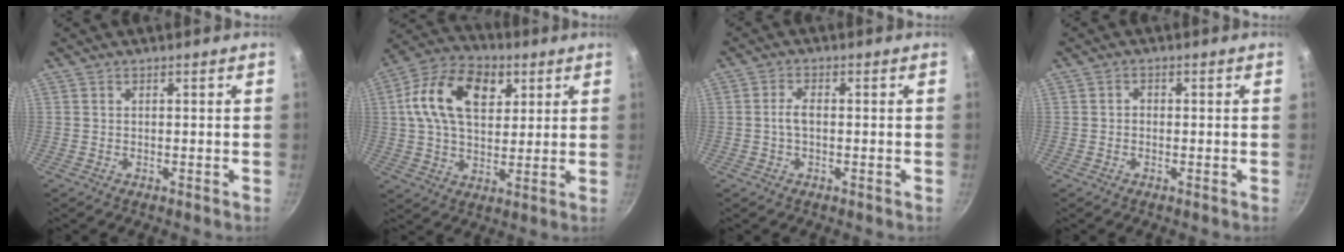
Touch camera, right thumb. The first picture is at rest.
{"total": 16.6, "force": [5.0, 10.7, 11.6], "torque": [-0.181, 0.005, 0.072]}
{"total": 2.7, "force": [-0.3, 1.4, 2.3], "torque": [-0.046, 0.012, -0.008]}
{"total": 1.0, "force": [-0.3, 0.9, 0.5], "torque": [-0.007, 0.005, -0.007]}